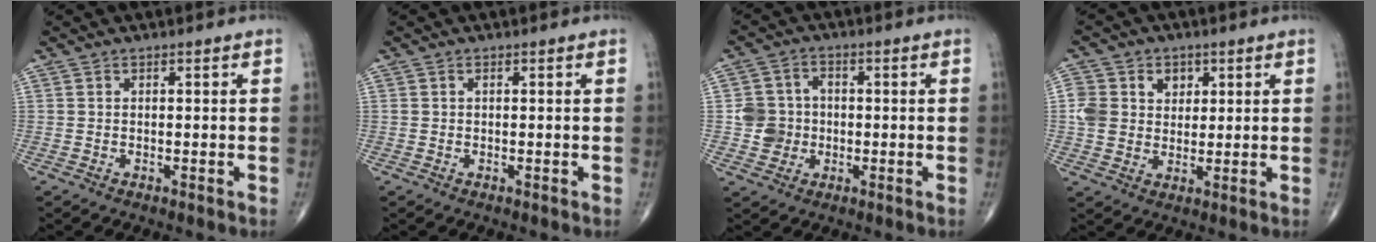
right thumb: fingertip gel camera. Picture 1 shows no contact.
{"total": 0.0}
{"total": 6.2, "force": [-0.8, 5.8, 2.1], "torque": [-0.014, 0.012, -0.017]}
{"total": 8.7, "force": [2.4, 7.3, 4.2], "torque": [-0.053, -0.003, 0.044]}